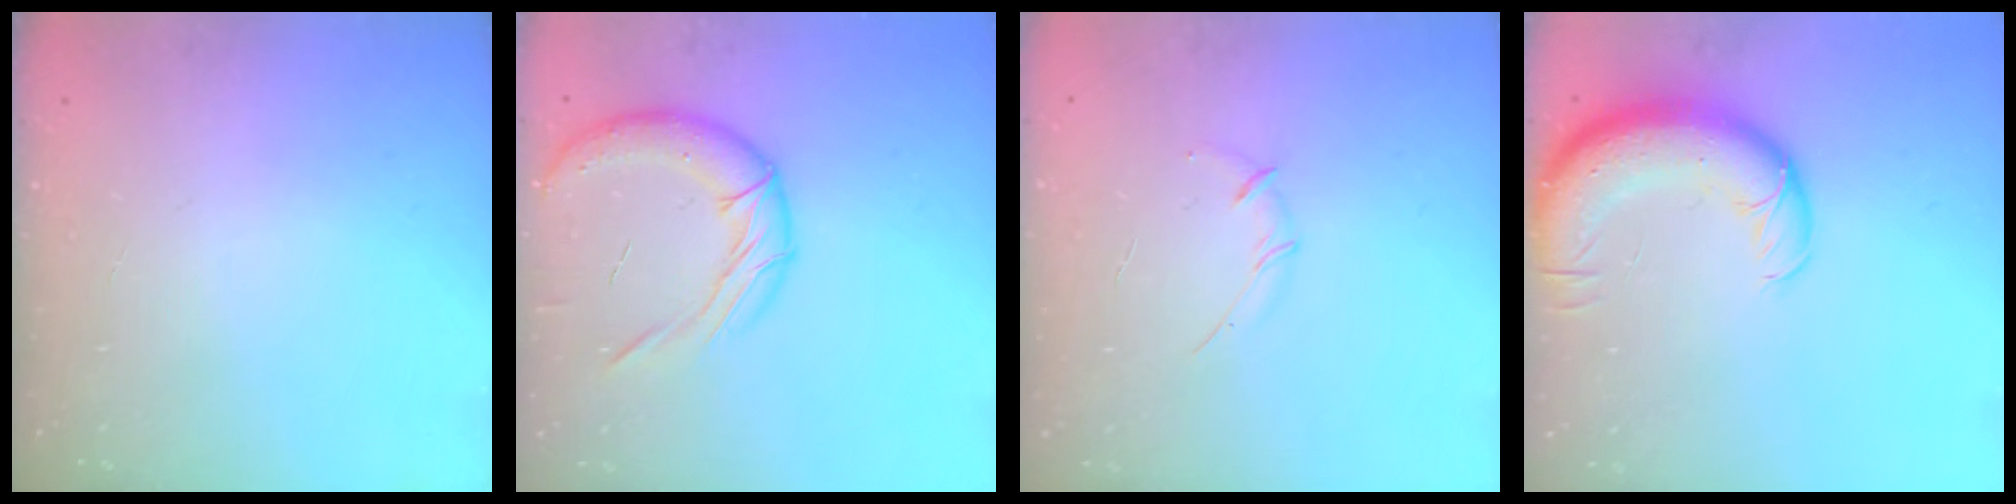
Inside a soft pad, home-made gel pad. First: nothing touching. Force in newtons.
{"total": 16.1, "press": 15.9, "slide": 2.5}
{"total": 3.0, "press": 2.9, "slide": 0.8}
{"total": 14.5, "press": 14.1, "slide": 3.5}